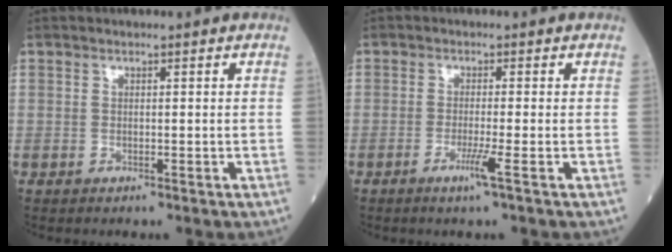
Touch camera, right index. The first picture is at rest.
{"total": 2.8, "force": [-1.4, -0.7, 2.3], "torque": [-0.049, -0.008, -0.029]}